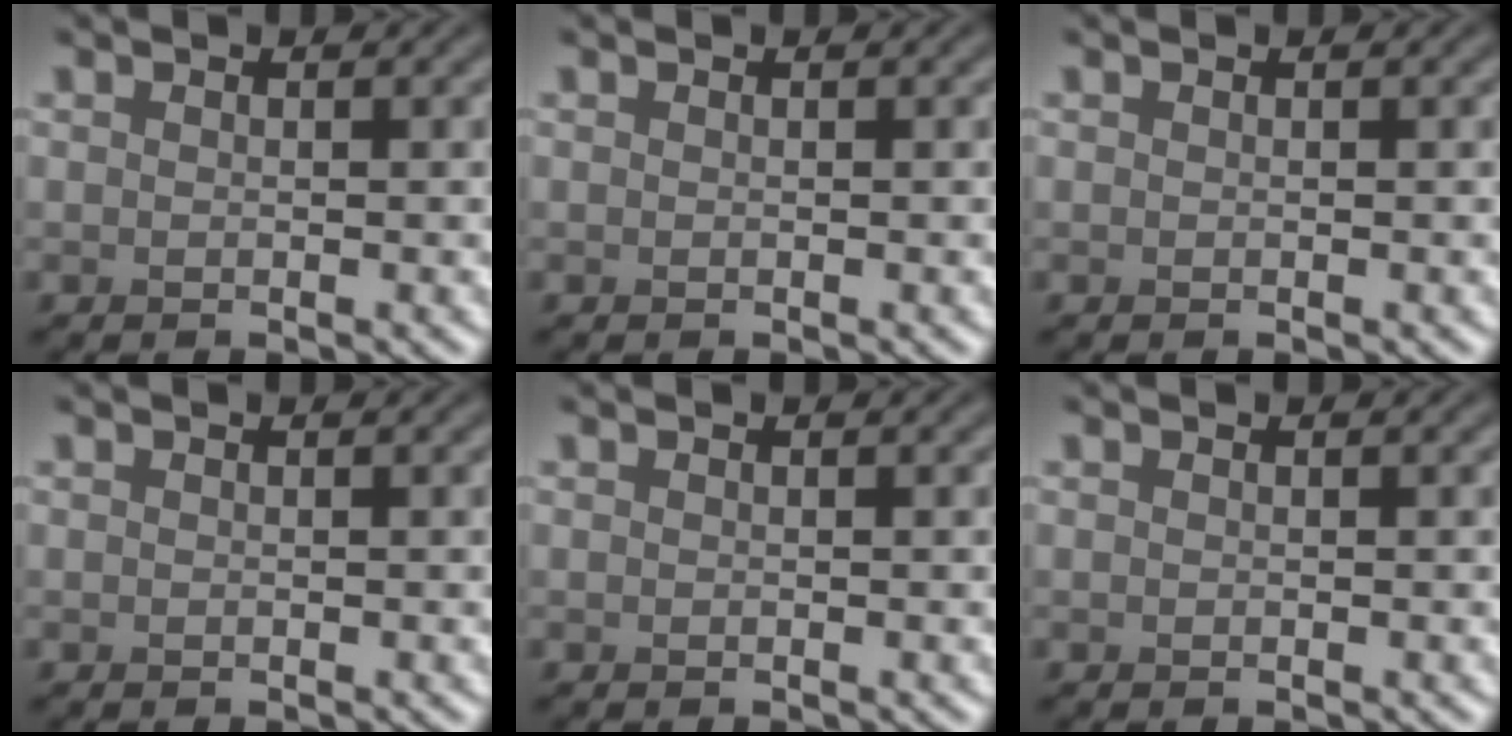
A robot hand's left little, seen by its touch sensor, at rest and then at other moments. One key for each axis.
{"total": 0.0}
{"total": 0.0}
{"total": 0.0}
{"total": 0.0}
{"total": 0.0}